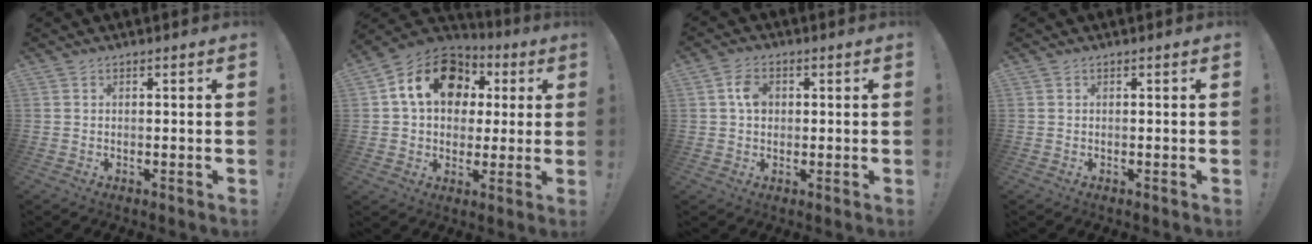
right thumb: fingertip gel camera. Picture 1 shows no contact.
{"total": 18.0, "force": [6.2, 13.1, 10.6], "torque": [-0.159, -0.008, 0.116]}
{"total": 5.2, "force": [0.7, 3.7, 3.5], "torque": [-0.050, 0.005, 0.010]}
{"total": 0.0}